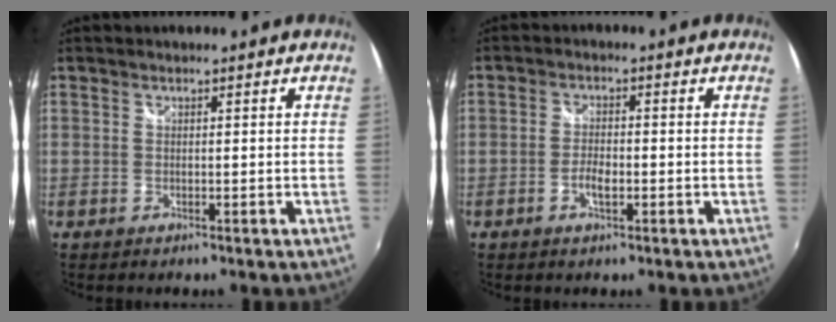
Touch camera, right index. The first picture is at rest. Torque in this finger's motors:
{"motor_torque": [-0.01, 0.01, 0.08, 0.01]}